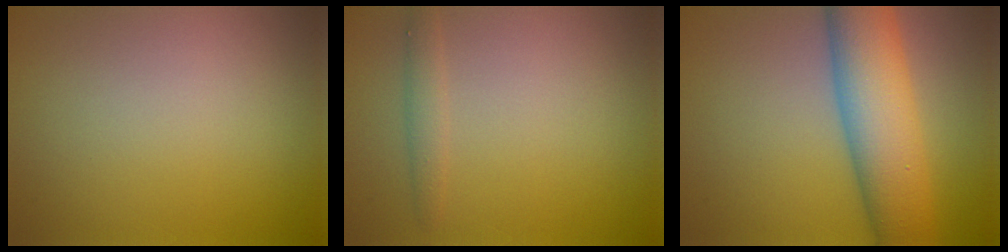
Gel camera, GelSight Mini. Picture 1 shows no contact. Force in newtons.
{"total": 1.2, "press": 1.2, "slide": 0.0}
{"total": 9.9, "press": 9.8, "slide": 0.4}